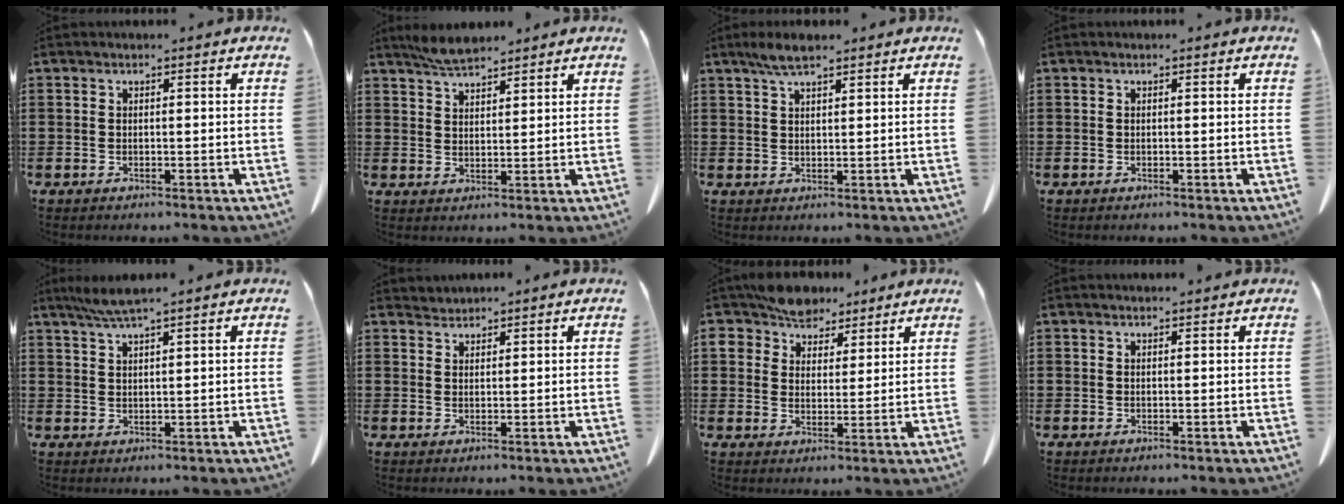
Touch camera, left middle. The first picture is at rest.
{"total": 4.0, "force": [3.6, 0.9, 1.5], "torque": [-0.039, -0.005, 0.066]}
{"total": 3.5, "force": [2.4, 1.0, 2.4], "torque": [-0.052, 0.004, 0.044]}
{"total": 0.0}
{"total": 3.3, "force": [2.7, -0.2, 2.0], "torque": [-0.045, -0.002, 0.049]}
{"total": 1.4, "force": [1.4, 0.1, -0.2], "torque": [0.000, 0.003, 0.028]}
{"total": 6.3, "force": [5.4, 3.1, 0.8], "torque": [-0.043, -0.009, 0.103]}
{"total": 0.6, "force": [0.5, 0.0, 0.2], "torque": [-0.005, 0.000, 0.011]}